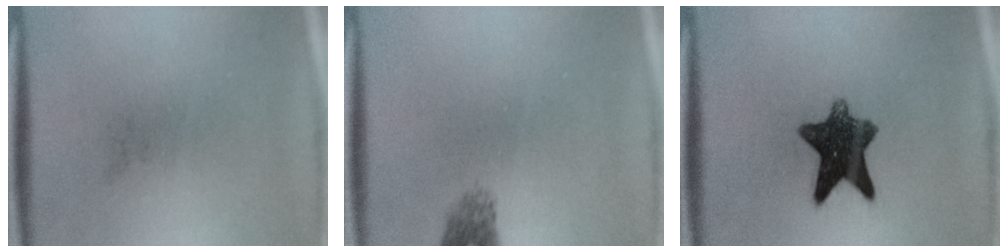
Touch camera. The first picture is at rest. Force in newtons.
{"total": 2.1}
{"total": 9.8}